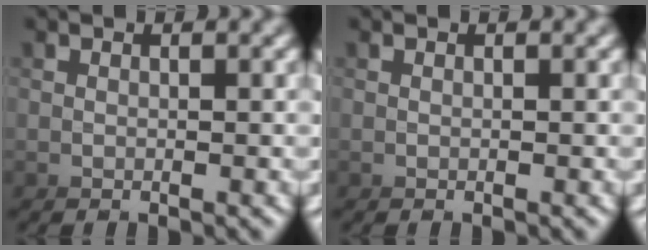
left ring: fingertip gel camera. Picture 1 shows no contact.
{"total": 0.0}